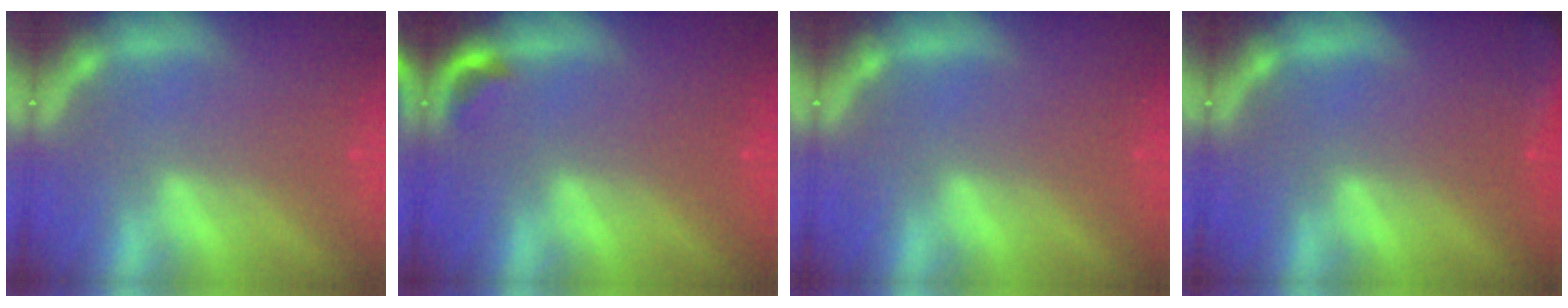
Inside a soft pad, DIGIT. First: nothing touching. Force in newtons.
{"total": 1.4}
{"total": 0.0}
{"total": 6.4}